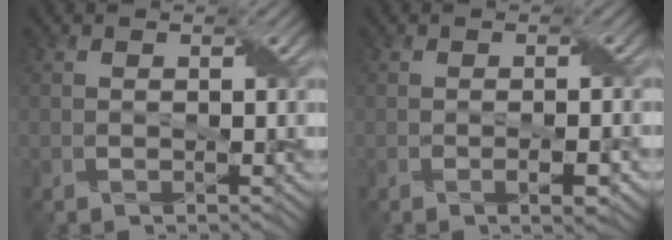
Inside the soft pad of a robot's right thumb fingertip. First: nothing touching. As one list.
[{"total": 2.1, "force": [-0.9, 0.5, 1.8], "torque": [-0.032, -0.001, -0.010]}]